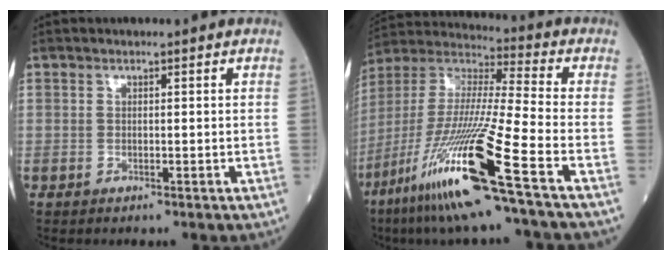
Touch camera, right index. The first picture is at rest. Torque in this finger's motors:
{"motor_torque": [1.62, -0.52, 1.05, 0.21]}